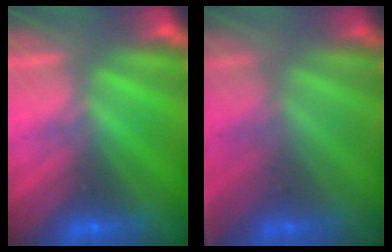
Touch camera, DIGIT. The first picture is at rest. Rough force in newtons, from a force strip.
{"total": 1.8}